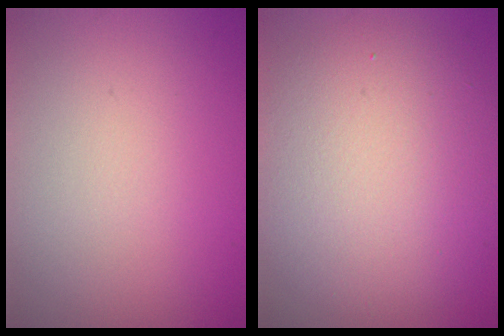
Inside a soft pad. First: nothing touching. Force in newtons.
{"total": 8.8, "press": 8.8, "slide": 0.7}